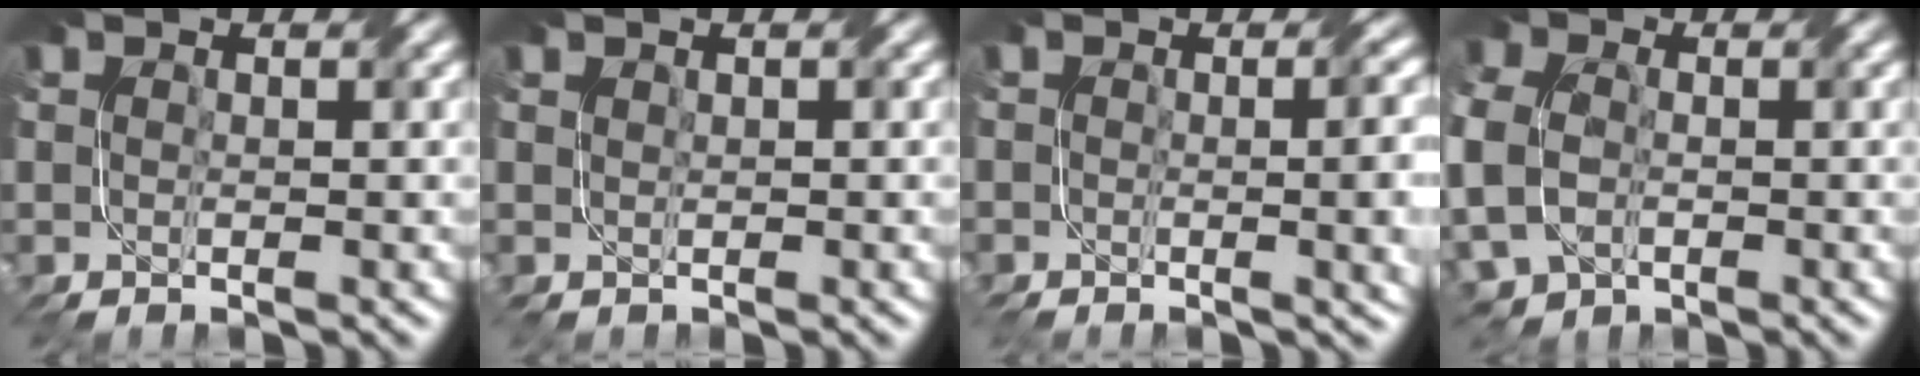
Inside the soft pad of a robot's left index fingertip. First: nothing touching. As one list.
[{"total": 1.3, "force": [-0.6, -0.4, -1.0], "torque": [0.014, -0.002, 0.011]}, {"total": 5.3, "force": [-1.4, 2.2, 4.6], "torque": [-0.018, -0.001, -0.005]}, {"total": 8.5, "force": [-1.5, 6.9, 4.7], "torque": [-0.113, 0.001, -0.036]}]